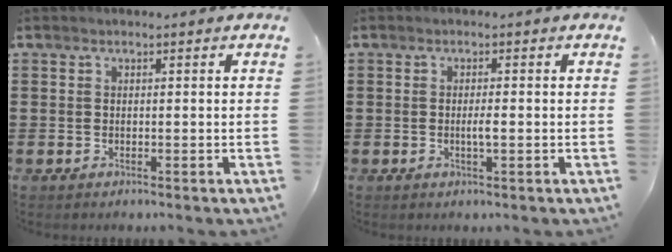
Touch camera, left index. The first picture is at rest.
{"total": 1.8, "force": [-0.2, 0.2, 1.8], "torque": [-0.034, -0.001, -0.005]}